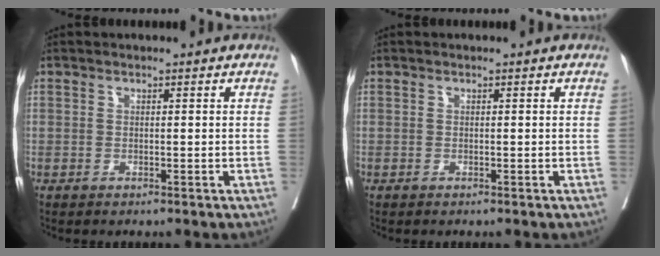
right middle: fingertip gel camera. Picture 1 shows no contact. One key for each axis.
{"total": 0.0}